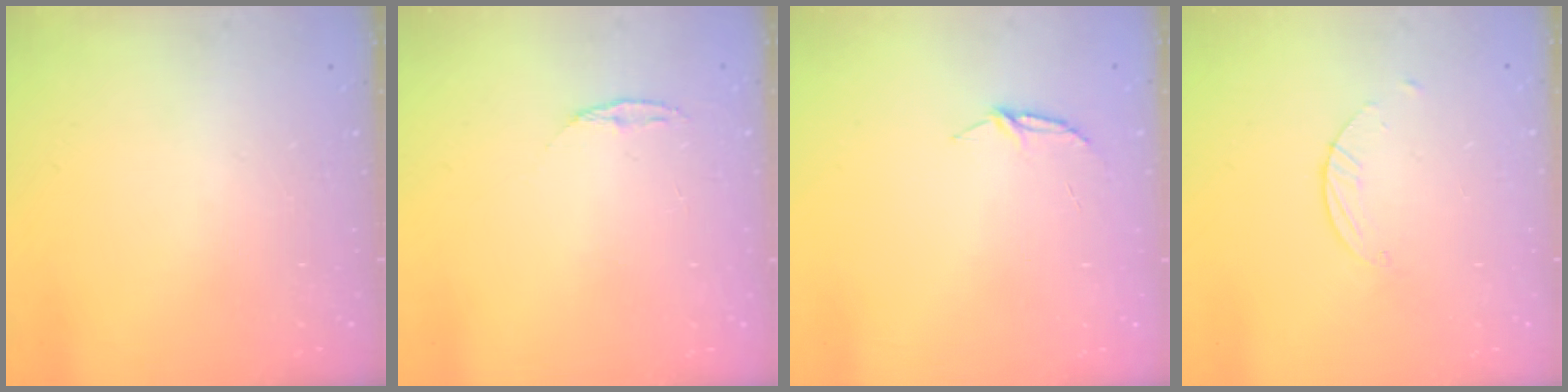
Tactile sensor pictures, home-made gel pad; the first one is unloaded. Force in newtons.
{"total": 4.1, "press": 4.1, "slide": 0.5}
{"total": 5.1, "press": 5.1, "slide": 0.5}
{"total": 1.8, "press": 1.8, "slide": 0.1}